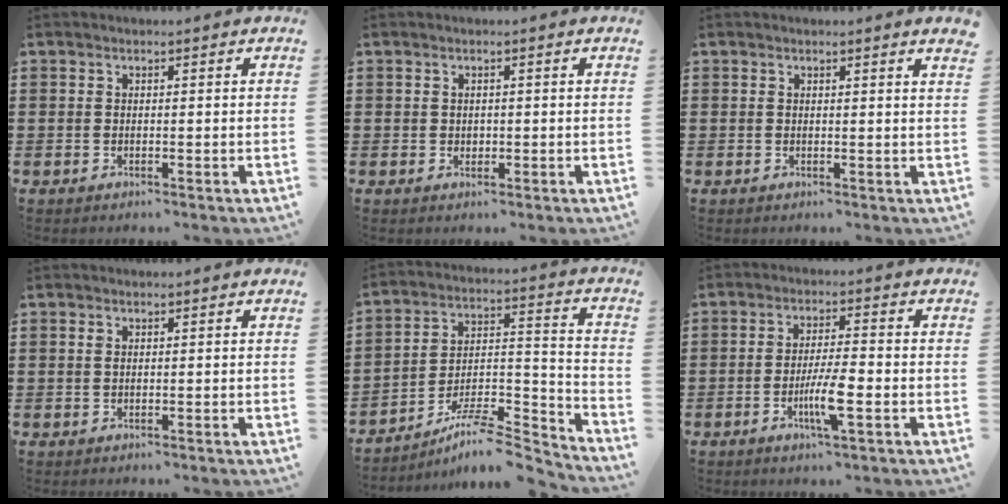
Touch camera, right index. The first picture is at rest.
{"total": 0.8, "force": [0.2, 0.7, 0.3], "torque": [-0.008, 0.003, 0.004]}
{"total": 0.8, "force": [0.7, -0.3, 0.4], "torque": [-0.007, -0.003, 0.013]}
{"total": 0.7, "force": [0.2, 0.3, 0.6], "torque": [-0.014, 0.001, 0.004]}
{"total": 8.0, "force": [-7.1, 1.7, 3.4], "torque": [-0.052, 0.012, -0.136]}
{"total": 6.2, "force": [-2.1, 0.9, 5.8], "torque": [-0.116, -0.012, -0.040]}